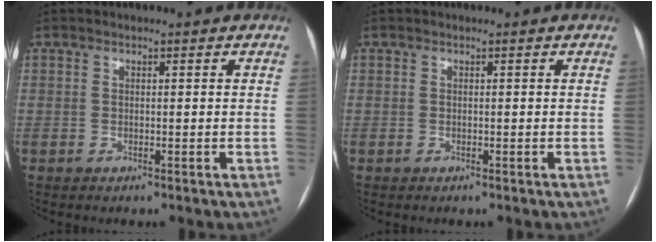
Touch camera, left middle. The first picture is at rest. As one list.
[{"total": 0.0}]